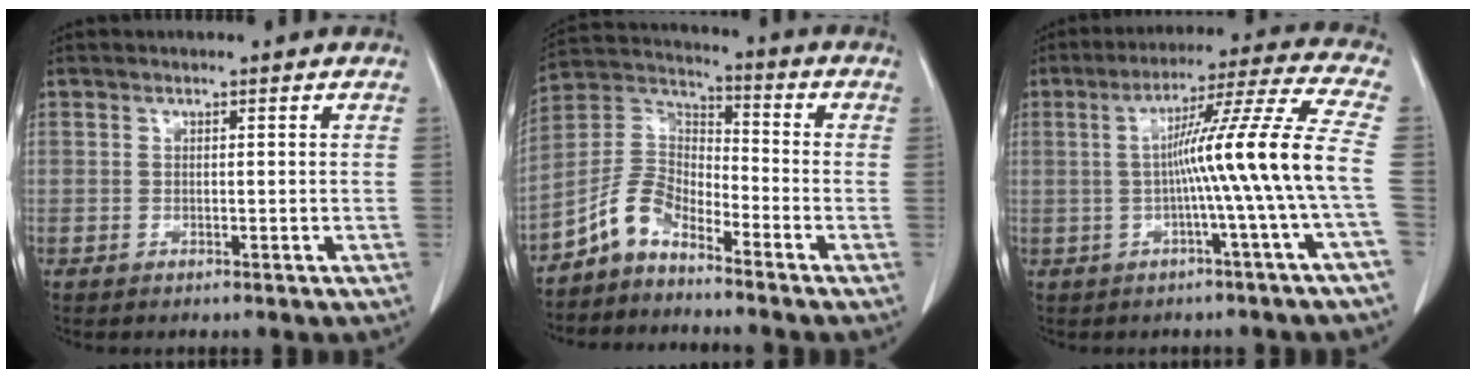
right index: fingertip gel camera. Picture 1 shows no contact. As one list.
[{"total": 7.7, "force": [-5.6, 3.6, 3.9], "torque": [-0.093, 0.020, -0.120]}, {"total": 13.9, "force": [-1.7, -2.5, 13.6], "torque": [-0.203, 0.012, -0.029]}]